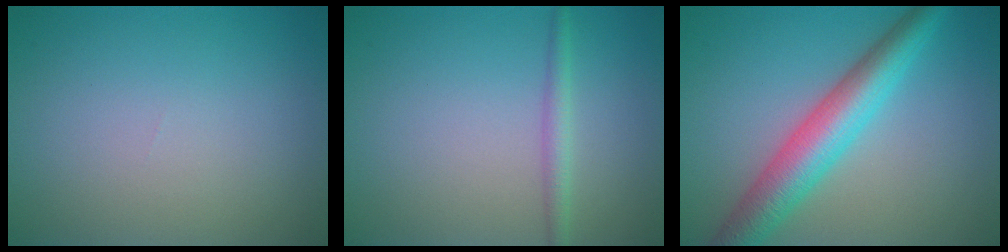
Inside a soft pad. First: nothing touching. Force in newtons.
{"total": 1.7, "press": 1.7, "slide": 0.1}
{"total": 6.4, "press": 6.4, "slide": 0.1}